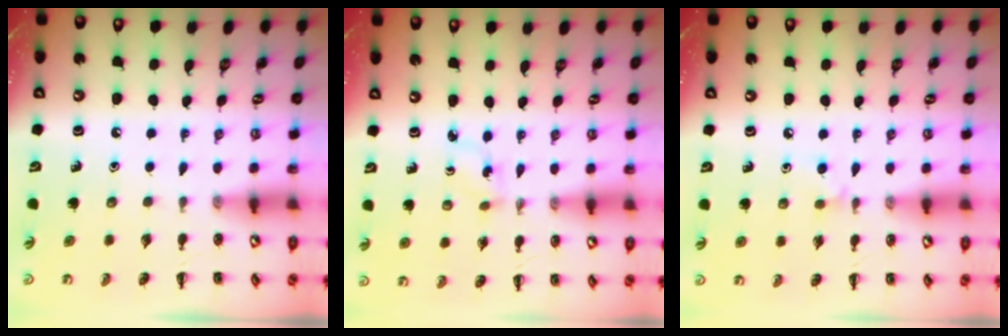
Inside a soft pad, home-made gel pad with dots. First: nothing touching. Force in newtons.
{"total": 2.5, "press": 2.4, "slide": 0.8}
{"total": 4.3, "press": 4.1, "slide": 1.6}